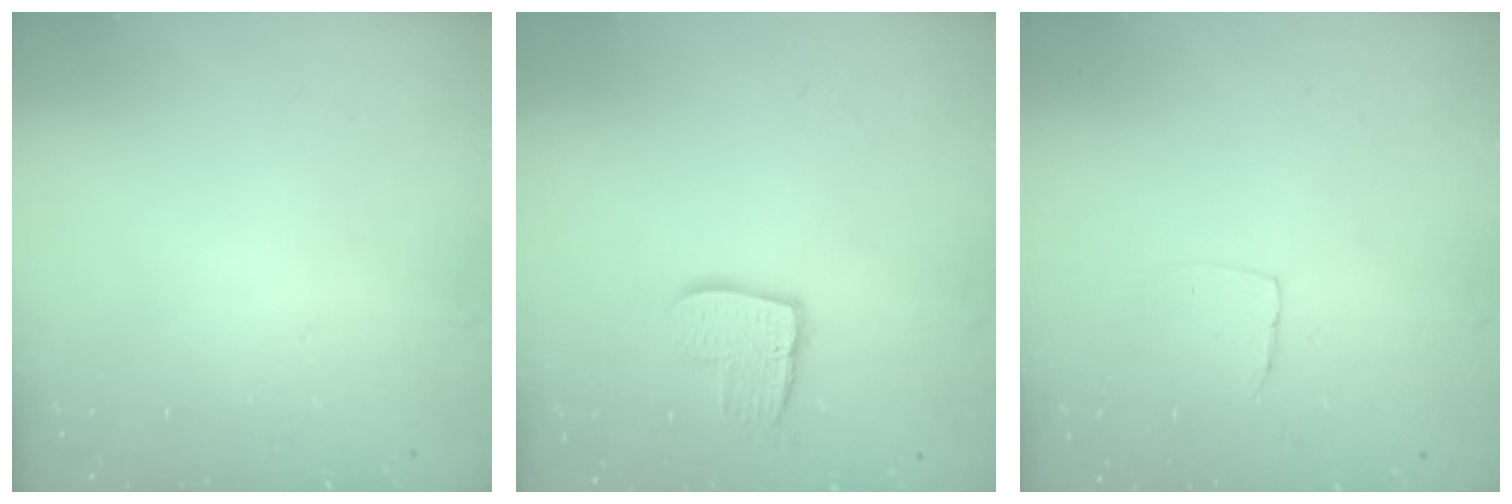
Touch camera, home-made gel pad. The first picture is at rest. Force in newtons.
{"total": 10.9, "press": 10.9, "slide": 0.9}
{"total": 3.7, "press": 3.7, "slide": 0.2}